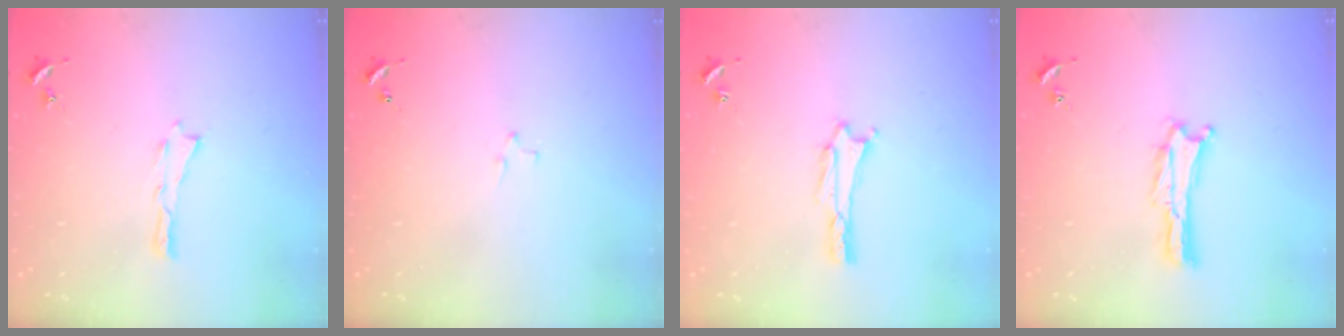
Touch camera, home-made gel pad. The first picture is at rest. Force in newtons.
{"total": 2.1, "press": 2.1, "slide": 0.2}
{"total": 1.6, "press": 1.6, "slide": 0.2}
{"total": 0.0}